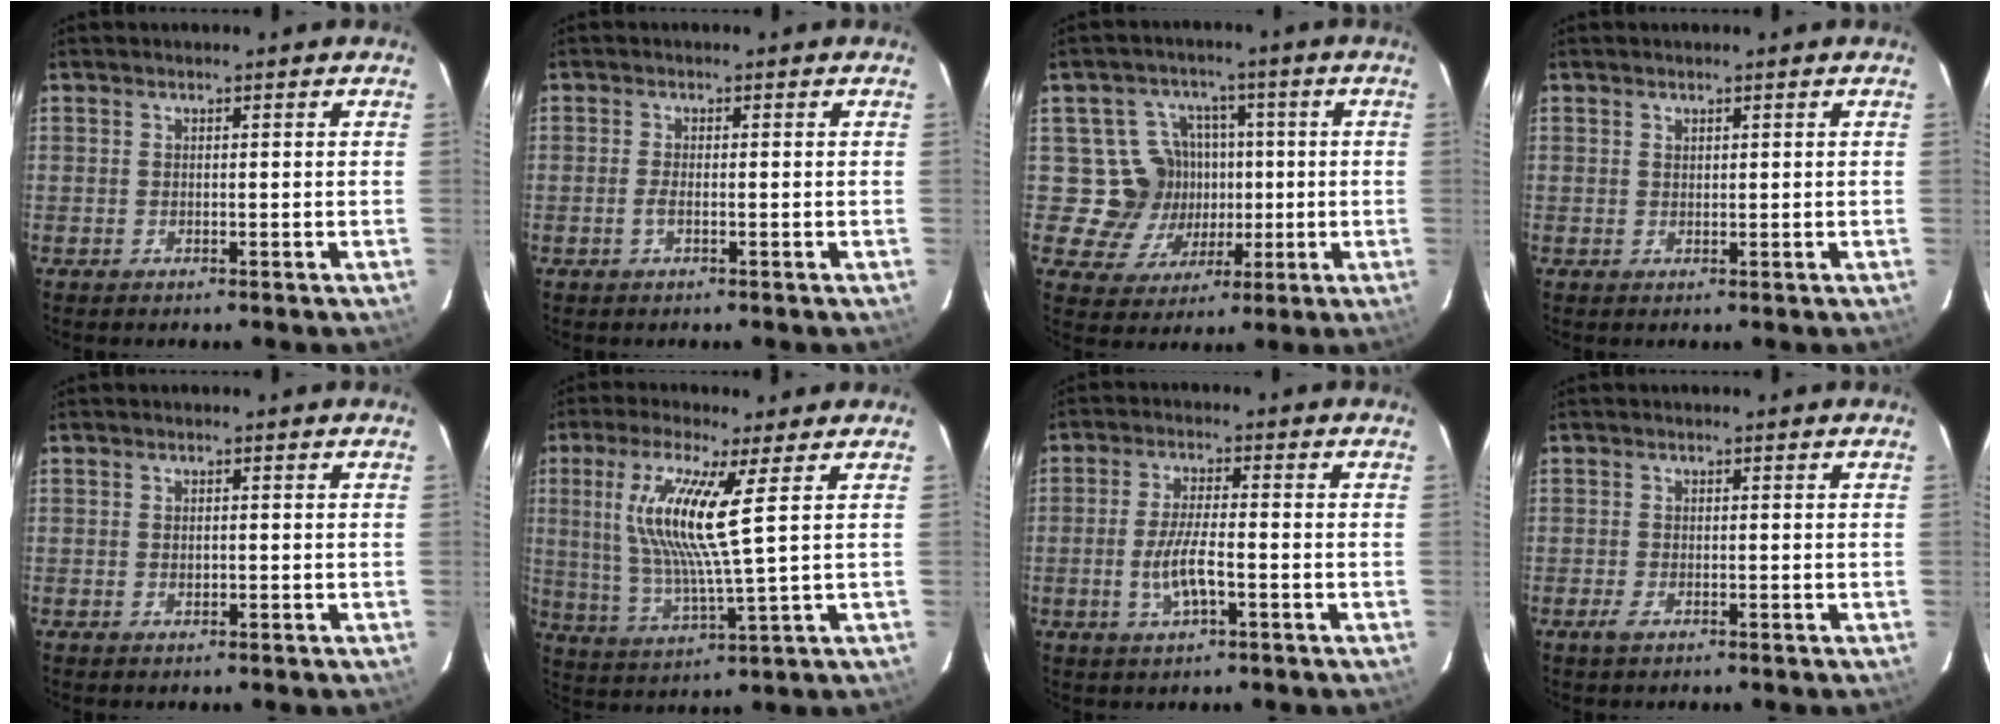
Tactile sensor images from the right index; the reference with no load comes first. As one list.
[{"total": 1.5, "force": [-0.6, 0.2, 1.4], "torque": [-0.030, 0.000, -0.011]}, {"total": 10.0, "force": [-0.1, 9.8, 2.0], "torque": [-0.046, 0.017, 0.001]}, {"total": 0.7, "force": [0.5, 0.4, 0.1], "torque": [-0.002, 0.002, 0.009]}, {"total": 1.0, "force": [-0.1, 0.7, 0.7], "torque": [-0.012, 0.003, -0.001]}, {"total": 12.5, "force": [3.8, 0.2, 11.9], "torque": [-0.231, -0.009, 0.079]}, {"total": 6.6, "force": [-2.1, 1.6, 6.0], "torque": [-0.121, -0.004, -0.040]}, {"total": 1.7, "force": [-1.0, 0.7, 1.2], "torque": [-0.026, -0.003, -0.019]}]